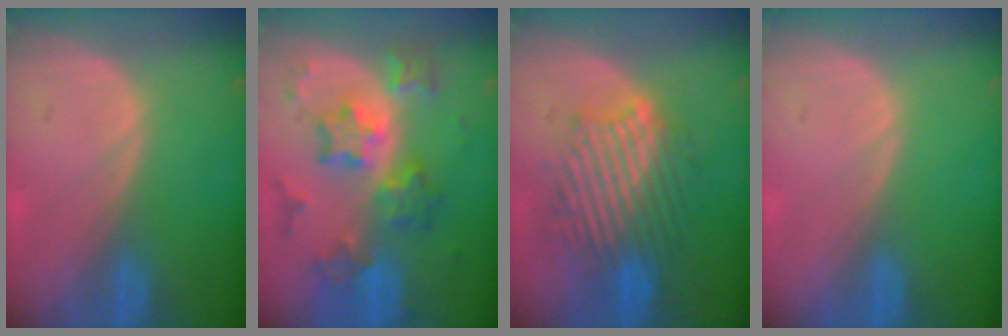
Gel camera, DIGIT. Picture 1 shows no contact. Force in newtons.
{"total": 9.0, "press": 9.0, "slide": 0.6}
{"total": 9.3, "press": 9.3, "slide": 0.5}
{"total": 0.0}